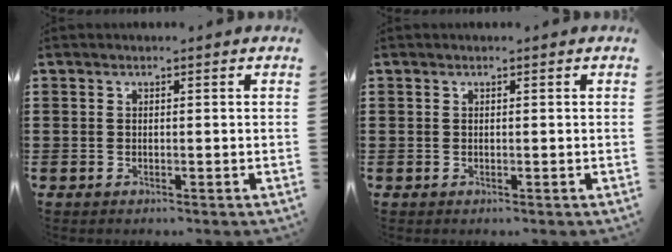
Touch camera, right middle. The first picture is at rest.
{"total": 0.0}